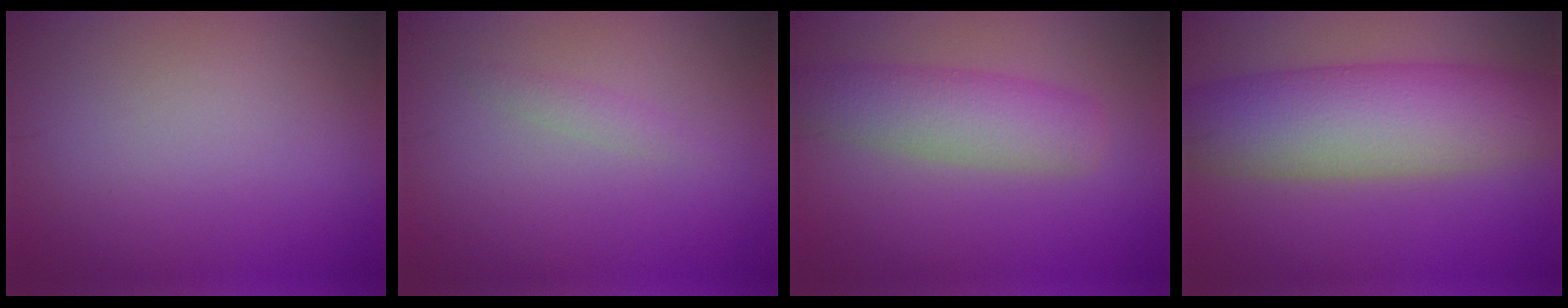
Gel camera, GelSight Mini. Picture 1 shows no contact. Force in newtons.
{"total": 1.0, "press": 1.0, "slide": 0.1}
{"total": 4.8, "press": 4.8, "slide": 0.2}
{"total": 9.8, "press": 9.8, "slide": 0.1}